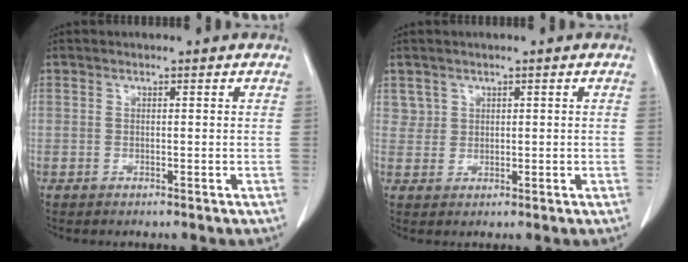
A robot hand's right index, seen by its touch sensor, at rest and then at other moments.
{"total": 1.9, "force": [1.0, 1.6, -0.1], "torque": [0.015, 0.007, 0.016]}